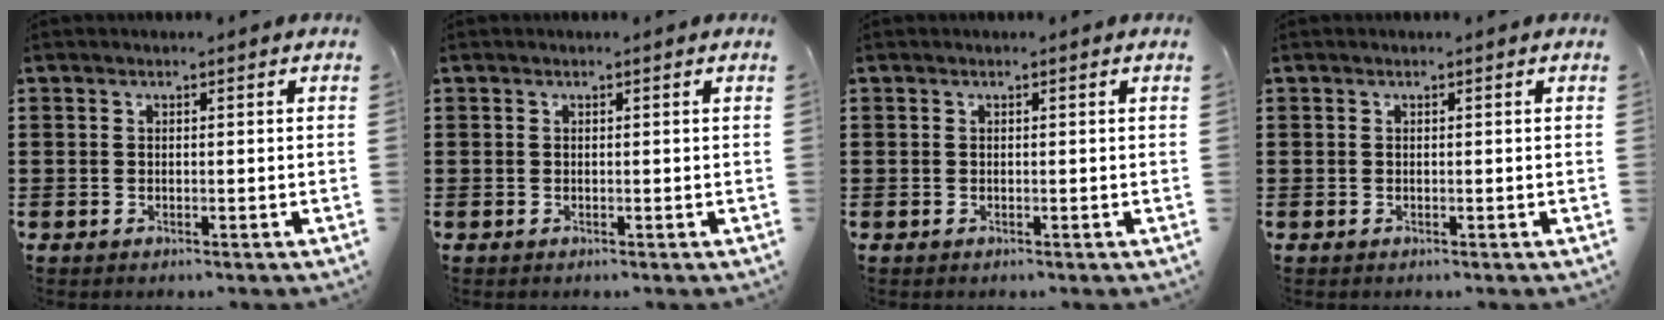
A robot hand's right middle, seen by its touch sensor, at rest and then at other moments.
{"total": 0.0}
{"total": 0.0}
{"total": 0.0}